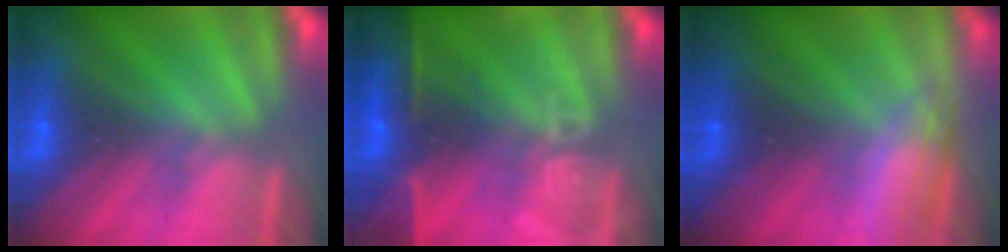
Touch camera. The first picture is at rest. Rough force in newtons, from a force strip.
{"total": 13.7}
{"total": 2.9}